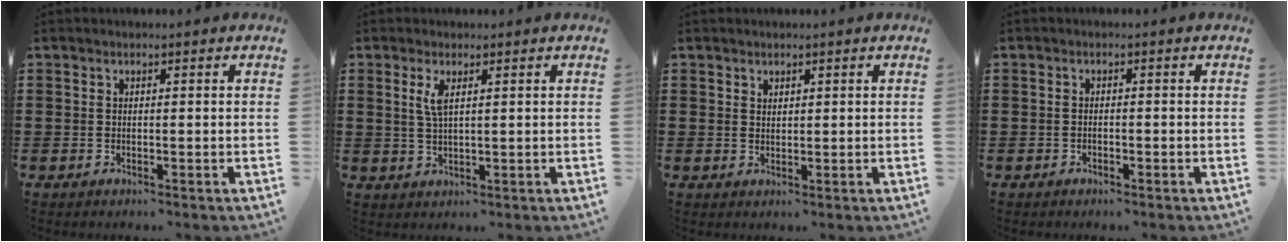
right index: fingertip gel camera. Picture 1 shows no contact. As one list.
[{"total": 2.9, "force": [1.3, 0.8, 2.5], "torque": [-0.054, 0.004, 0.021]}, {"total": 1.2, "force": [1.1, 0.5, 0.0], "torque": [-0.002, 0.001, 0.021]}, {"total": 0.8, "force": [-0.7, 0.3, 0.2], "torque": [-0.006, -0.001, -0.014]}]